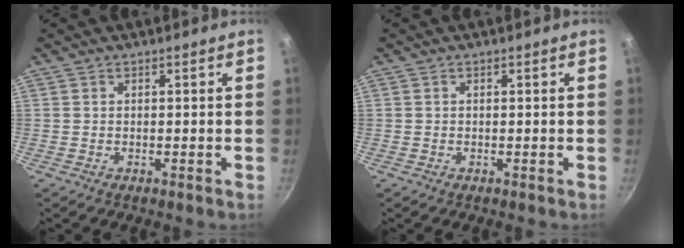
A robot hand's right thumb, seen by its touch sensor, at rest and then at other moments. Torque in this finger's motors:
{"motor_torque": [-0.23, -0.03, -0.49, 0.21, -0.06]}